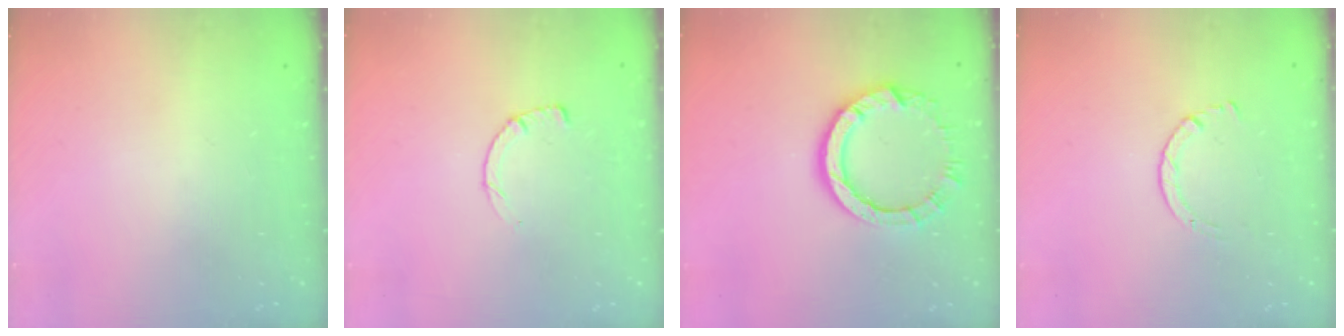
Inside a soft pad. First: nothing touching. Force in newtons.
{"total": 3.0, "press": 3.0, "slide": 0.3}
{"total": 9.7, "press": 9.6, "slide": 0.7}
{"total": 1.7, "press": 1.7, "slide": 0.2}